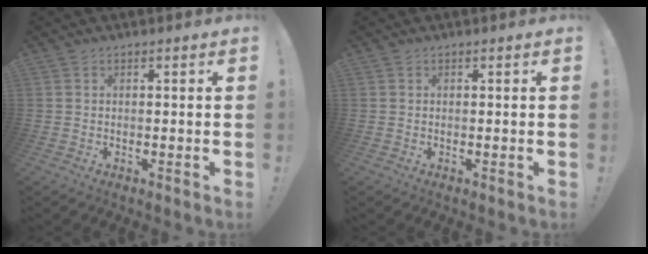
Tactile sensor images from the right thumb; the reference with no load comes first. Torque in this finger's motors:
{"motor_torque": [-0.14, 0.00, 0.20, -0.06, -0.03]}